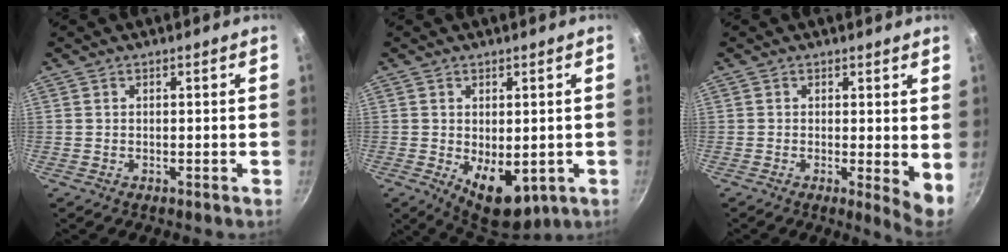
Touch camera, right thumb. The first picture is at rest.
{"total": 9.4, "force": [-1.7, 5.5, 7.4], "torque": [-0.086, -0.015, -0.008]}
{"total": 4.8, "force": [0.4, 1.5, 4.6], "torque": [-0.061, -0.017, 0.003]}